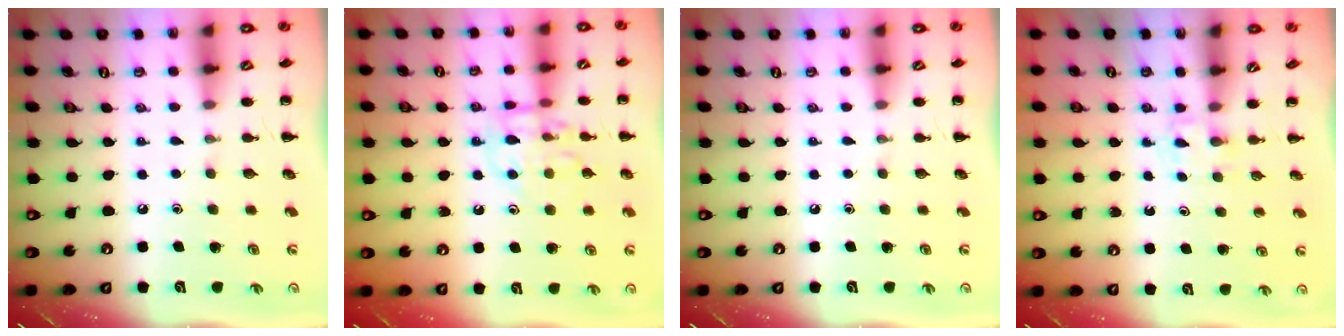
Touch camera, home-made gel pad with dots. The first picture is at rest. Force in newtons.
{"total": 12.0, "press": 12.0, "slide": 0.8}
{"total": 0.0}
{"total": 2.3, "press": 2.1, "slide": 0.8}